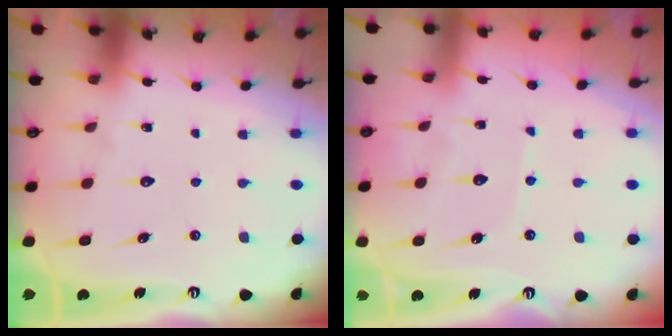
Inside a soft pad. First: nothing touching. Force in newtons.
{"total": 3.8, "press": 3.8, "slide": 0.4}